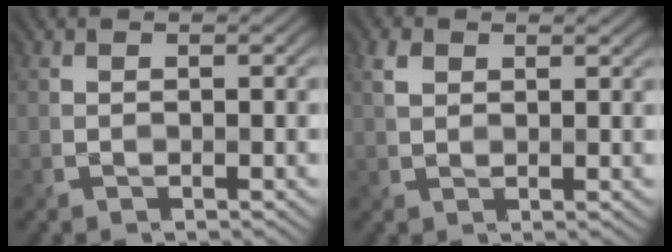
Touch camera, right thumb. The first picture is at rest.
{"total": 2.5, "force": [1.3, 1.6, 1.5], "torque": [-0.034, 0.004, 0.022]}